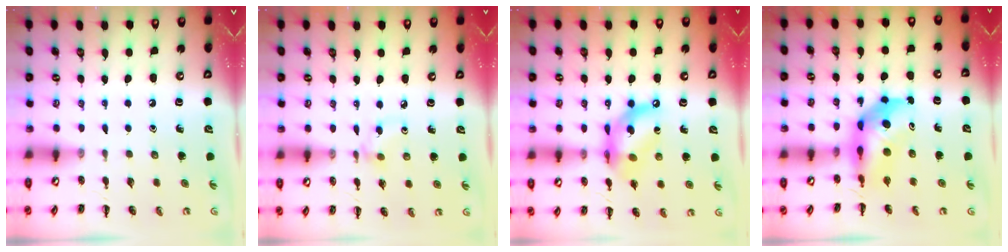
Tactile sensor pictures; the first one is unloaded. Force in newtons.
{"total": 3.5, "press": 3.2, "slide": 1.3}
{"total": 12.0, "press": 11.5, "slide": 3.2}
{"total": 5.4, "press": 5.2, "slide": 1.6}